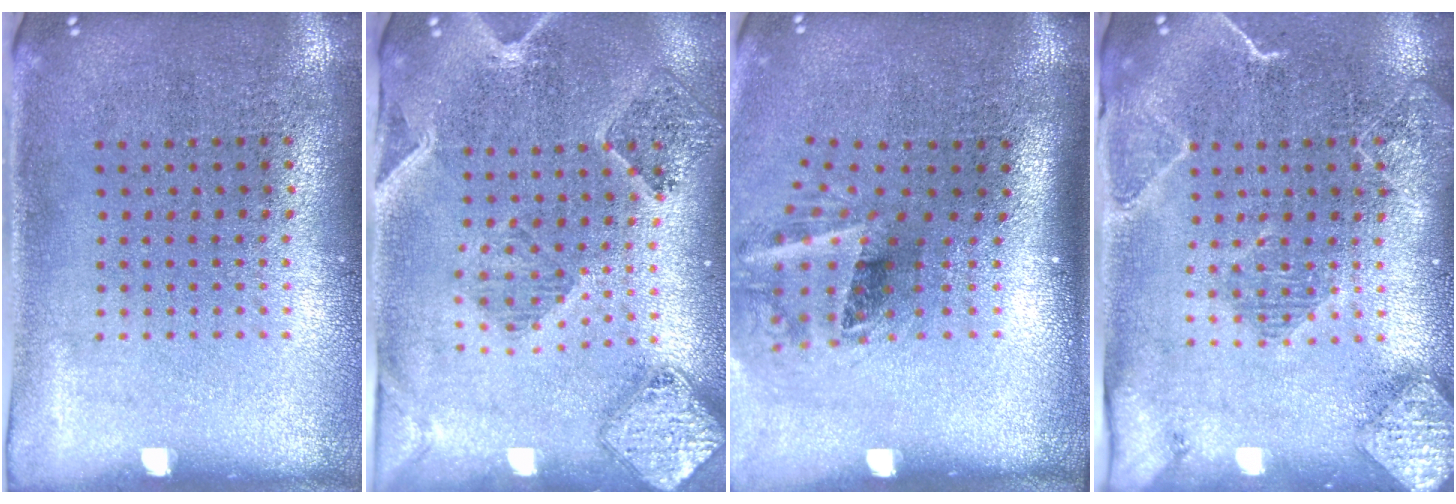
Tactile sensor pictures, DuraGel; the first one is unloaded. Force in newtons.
{"total": 1.5, "press": 1.5, "slide": 0.2}
{"total": 2.0, "press": 1.2, "slide": 1.6}
{"total": 2.2, "press": 2.1, "slide": 0.6}